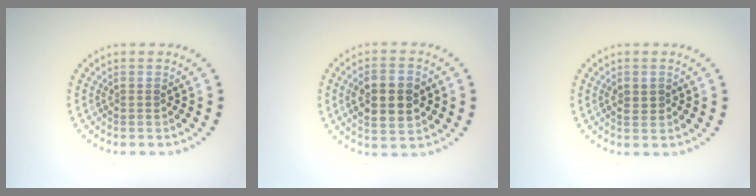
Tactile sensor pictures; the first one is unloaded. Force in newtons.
{"total": 5.6, "press": 5.6, "slide": 0.5}
{"total": 1.2, "press": 1.2, "slide": 0.1}